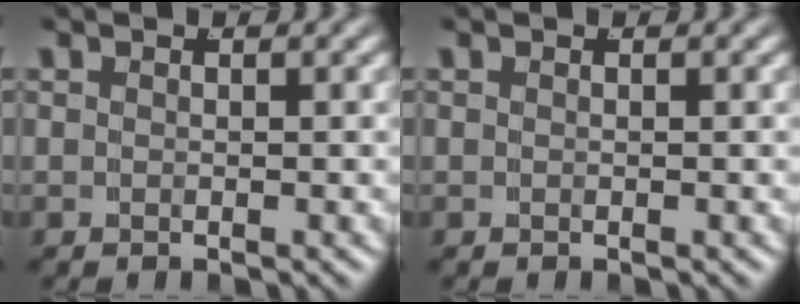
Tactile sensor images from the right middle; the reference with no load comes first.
{"total": 0.0}